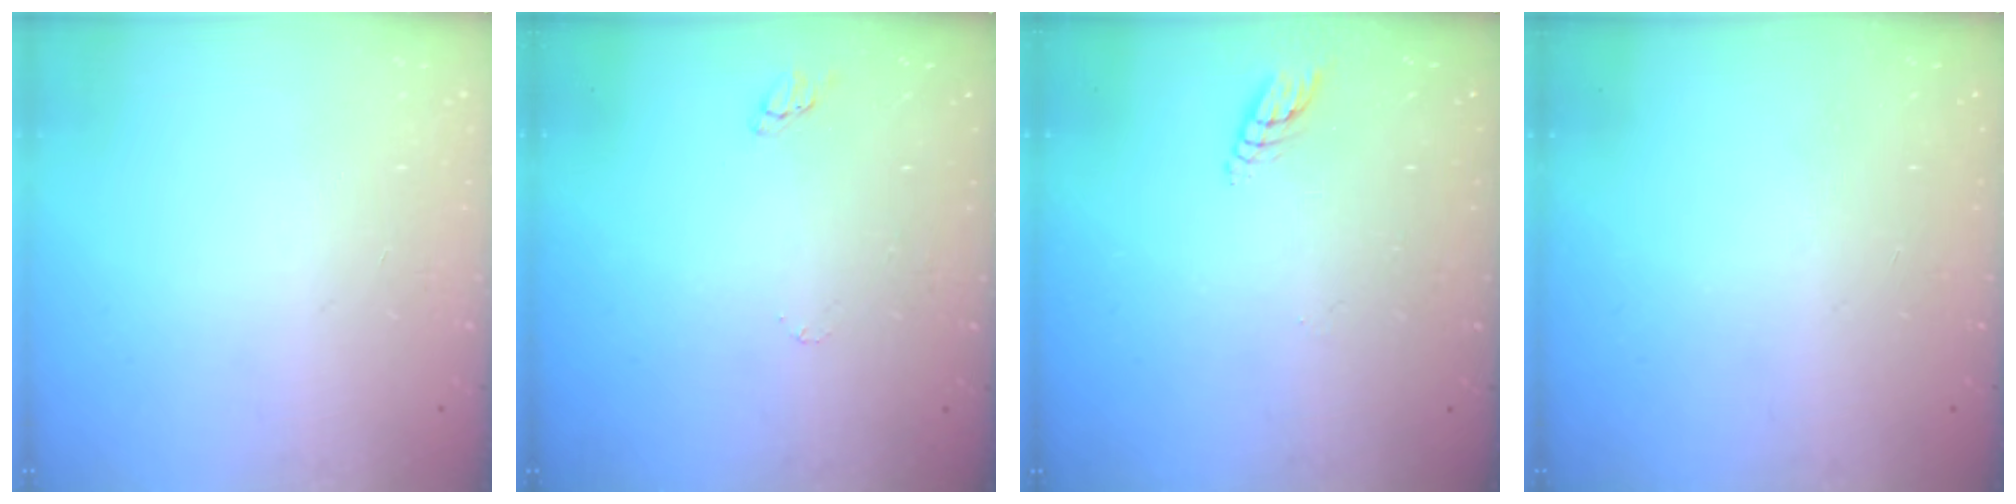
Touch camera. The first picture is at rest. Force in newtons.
{"total": 2.9, "press": 2.9, "slide": 0.2}
{"total": 3.8, "press": 3.8, "slide": 0.3}
{"total": 0.0}